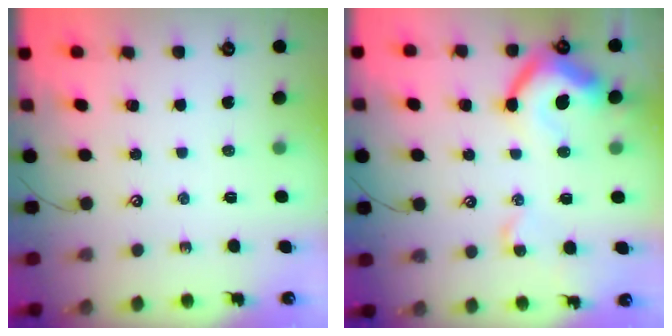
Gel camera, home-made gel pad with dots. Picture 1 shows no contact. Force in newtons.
{"total": 12.3, "press": 12.2, "slide": 1.3}